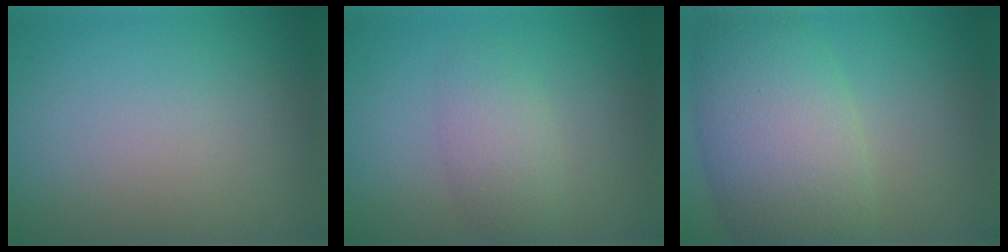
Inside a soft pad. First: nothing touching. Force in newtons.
{"total": 2.7, "press": 2.7, "slide": 0.1}
{"total": 9.6, "press": 9.6, "slide": 0.4}